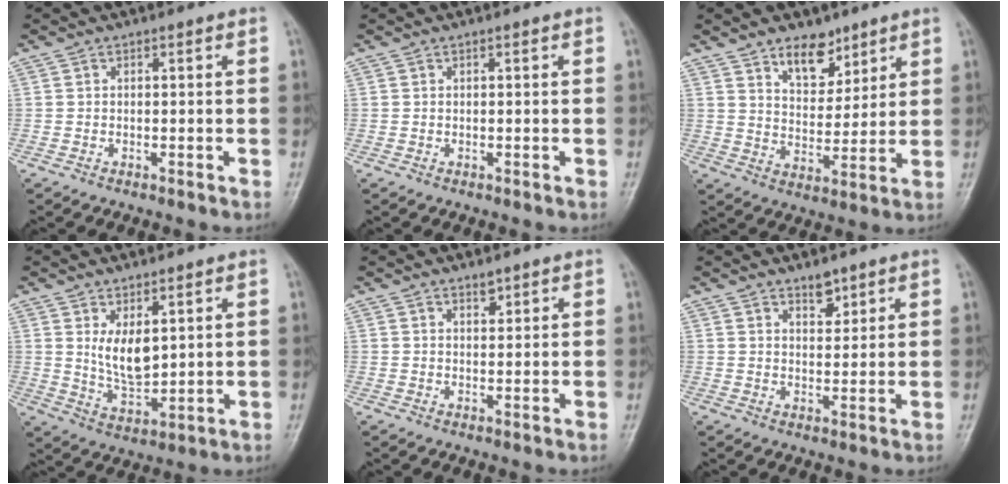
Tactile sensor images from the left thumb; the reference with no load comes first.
{"total": 0.0}
{"total": 8.4, "force": [5.8, 4.6, 4.1], "torque": [-0.031, -0.042, 0.101]}
{"total": 7.4, "force": [2.6, 3.6, 5.9], "torque": [-0.091, -0.028, 0.060]}
{"total": 1.8, "force": [1.4, 0.7, 0.8], "torque": [-0.004, -0.009, 0.021]}
{"total": 3.5, "force": [2.6, 1.6, 1.8], "torque": [-0.012, -0.018, 0.043]}